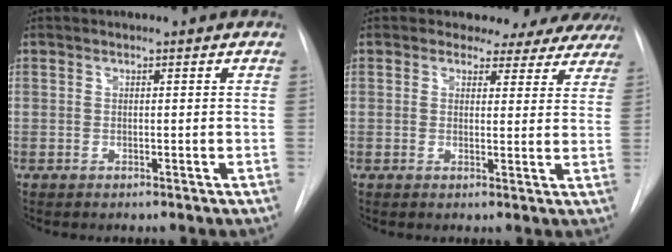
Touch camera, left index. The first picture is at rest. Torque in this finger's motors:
{"motor_torque": [0.35, -0.43, -0.08, -0.01]}